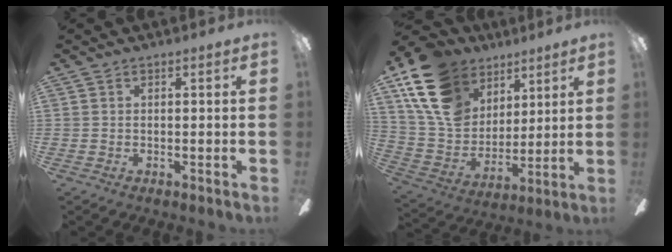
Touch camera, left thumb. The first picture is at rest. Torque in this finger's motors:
{"motor_torque": [0.51, 0.77, 1.69, -1.09, 0.51]}